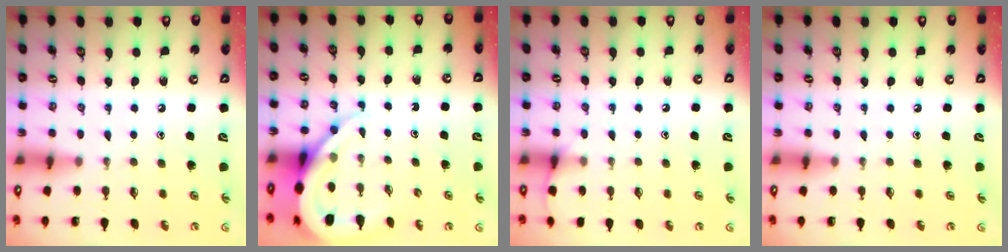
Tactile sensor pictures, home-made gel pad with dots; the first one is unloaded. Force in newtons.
{"total": 9.4, "press": 9.4, "slide": 1.1}
{"total": 6.3, "press": 6.3, "slide": 0.8}
{"total": 0.0}